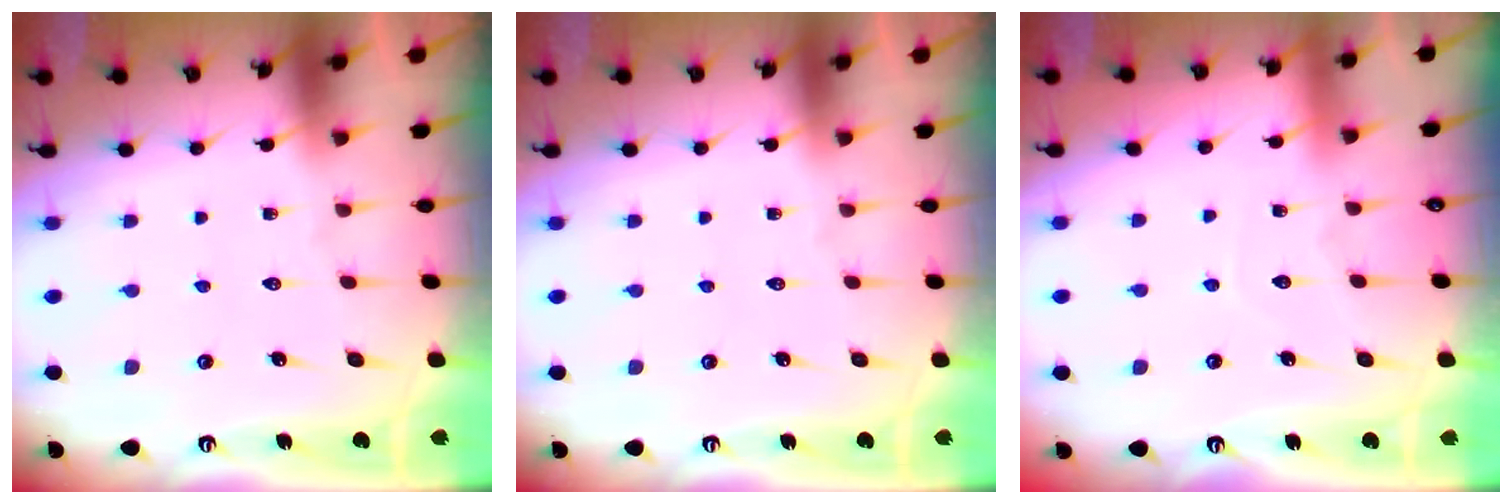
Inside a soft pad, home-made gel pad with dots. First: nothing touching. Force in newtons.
{"total": 0.0}
{"total": 3.3, "press": 3.3, "slide": 0.3}